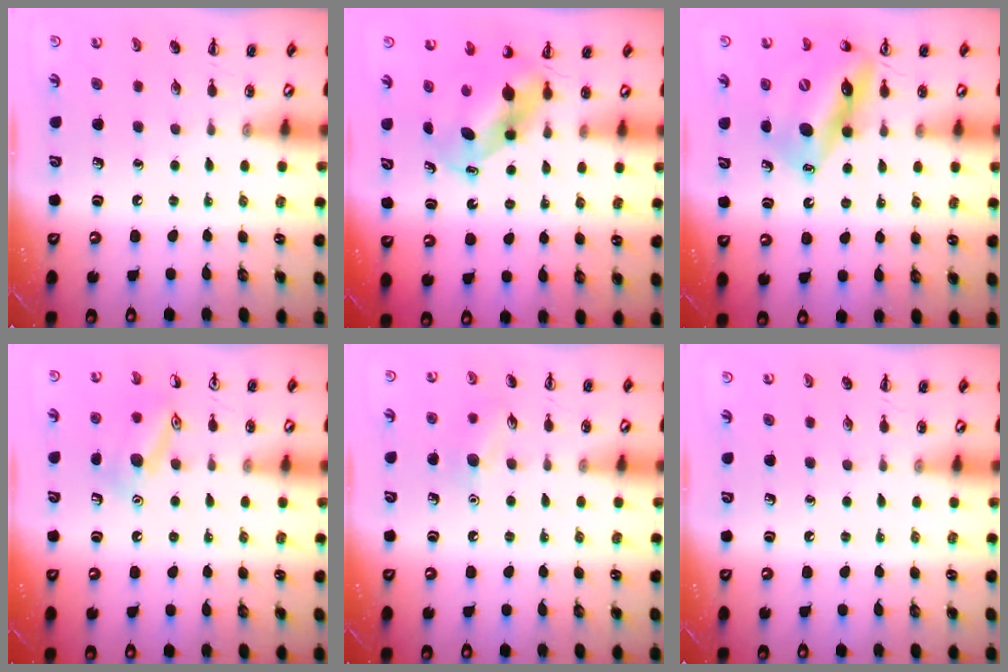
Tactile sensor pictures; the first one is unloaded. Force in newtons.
{"total": 5.3, "press": 5.1, "slide": 1.4}
{"total": 14.1, "press": 13.6, "slide": 3.9}
{"total": 12.2, "press": 12.2, "slide": 0.8}
{"total": 7.5, "press": 7.3, "slide": 1.6}
{"total": 0.0}